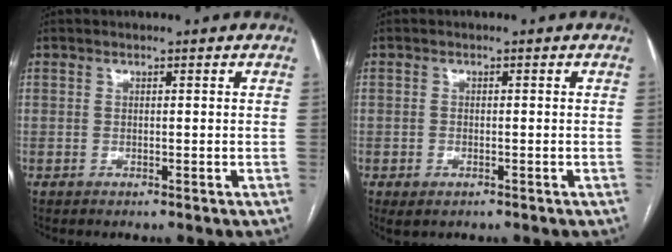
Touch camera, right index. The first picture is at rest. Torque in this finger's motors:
{"motor_torque": [0.16, -0.32, -0.02, -0.03]}